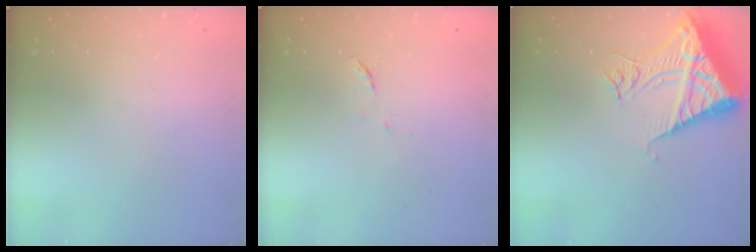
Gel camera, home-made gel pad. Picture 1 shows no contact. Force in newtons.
{"total": 4.0, "press": 4.0, "slide": 0.6}
{"total": 14.5, "press": 14.4, "slide": 1.8}